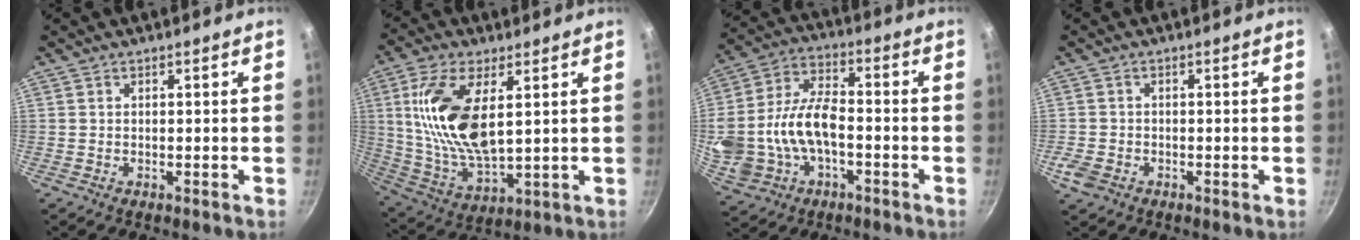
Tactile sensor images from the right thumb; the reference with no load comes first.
{"total": 17.6, "force": [4.0, 8.1, 15.1], "torque": [-0.304, -0.018, 0.086]}
{"total": 17.5, "force": [-2.5, 10.9, 13.5], "torque": [-0.282, 0.034, -0.037]}
{"total": 3.1, "force": [-1.5, 2.2, 1.5], "torque": [-0.032, 0.000, -0.028]}